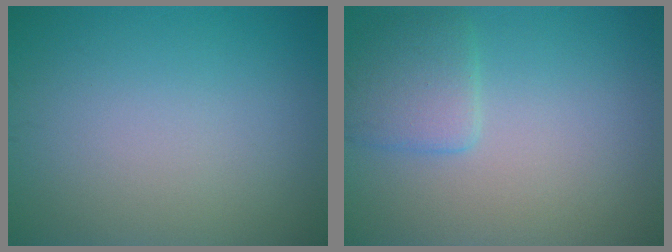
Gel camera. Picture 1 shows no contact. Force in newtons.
{"total": 2.7, "press": 2.7, "slide": 0.2}